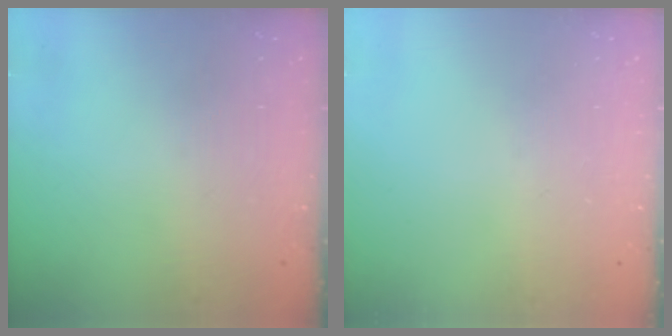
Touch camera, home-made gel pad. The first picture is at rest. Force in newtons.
{"total": 0.0}